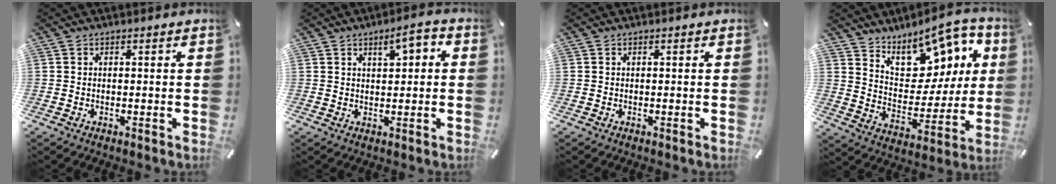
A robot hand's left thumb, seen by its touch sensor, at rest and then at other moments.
{"total": 5.2, "force": [1.9, 2.3, 4.2], "torque": [-0.054, -0.005, 0.025]}
{"total": 0.0}
{"total": 14.6, "force": [10.5, 8.3, 5.9], "torque": [-0.075, -0.096, 0.188]}